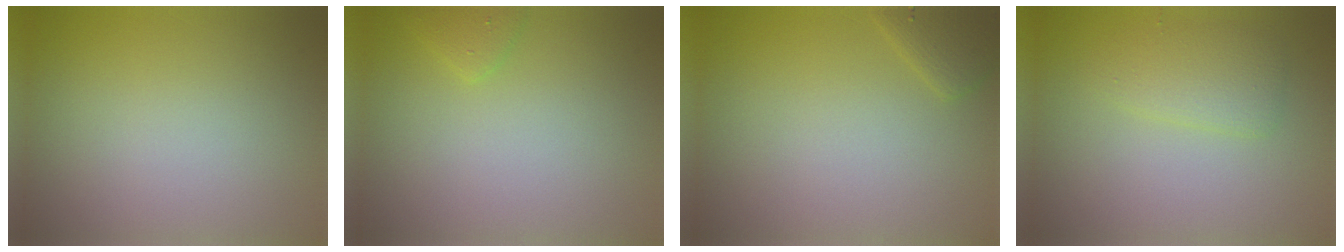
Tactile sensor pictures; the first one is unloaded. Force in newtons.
{"total": 1.2, "press": 1.2, "slide": 0.1}
{"total": 1.8, "press": 1.8, "slide": 0.1}
{"total": 2.3, "press": 2.3, "slide": 0.2}